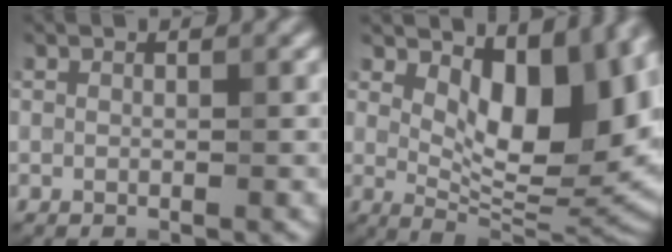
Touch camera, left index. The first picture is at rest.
{"total": 11.3, "force": [3.3, 5.5, 9.3], "torque": [-0.125, -0.008, 0.051]}